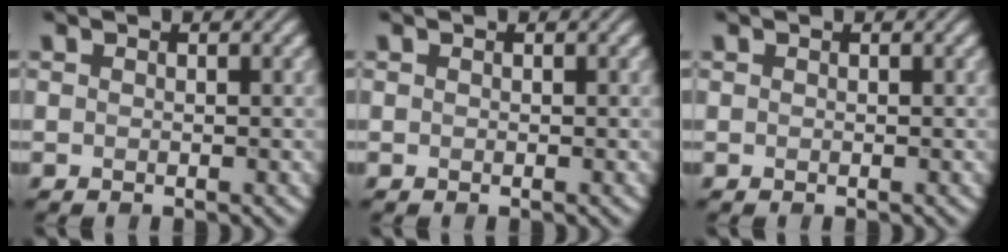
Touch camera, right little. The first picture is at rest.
{"total": 0.0}
{"total": 0.0}